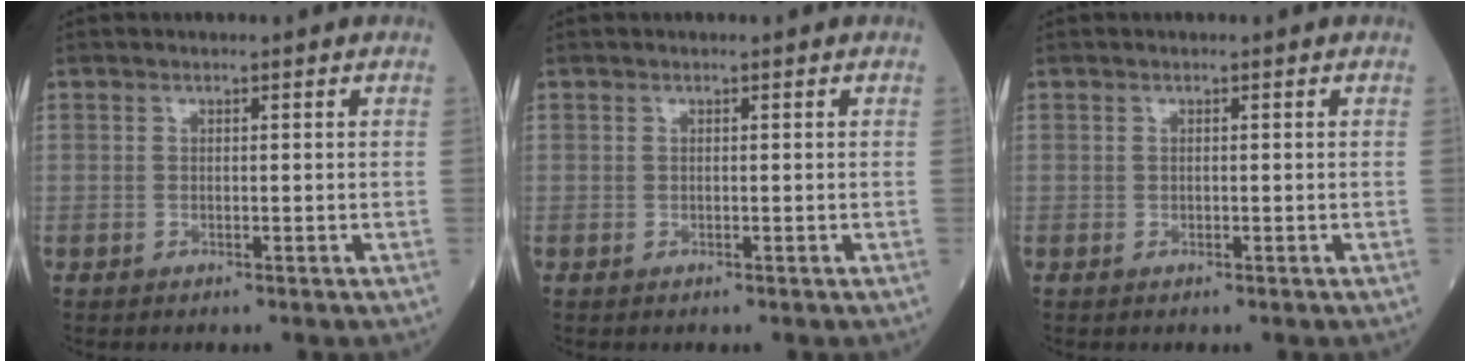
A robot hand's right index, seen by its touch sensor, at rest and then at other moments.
{"total": 0.0}
{"total": 0.0}